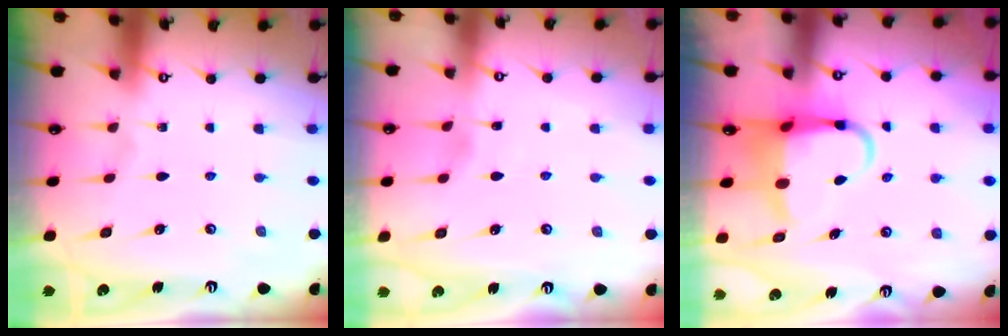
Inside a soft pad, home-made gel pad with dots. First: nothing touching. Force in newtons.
{"total": 2.9, "press": 2.9, "slide": 0.4}
{"total": 6.6, "press": 6.4, "slide": 1.6}